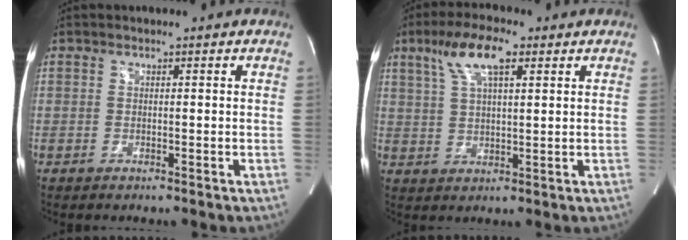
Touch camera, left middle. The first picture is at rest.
{"total": 8.3, "force": [4.3, 2.1, 6.7], "torque": [-0.138, 0.021, 0.083]}